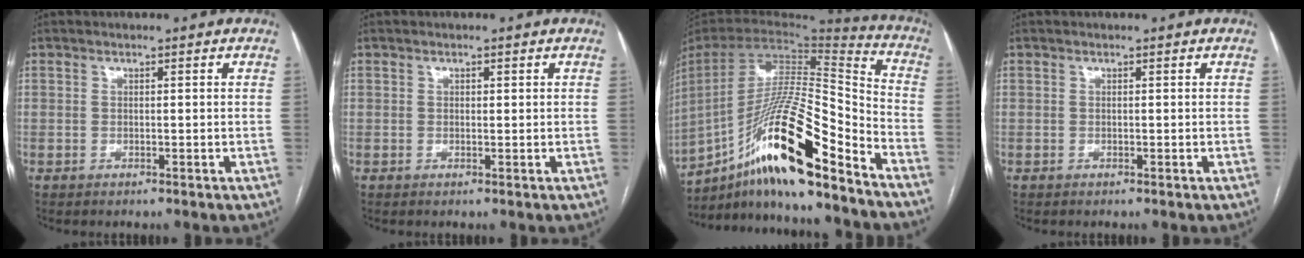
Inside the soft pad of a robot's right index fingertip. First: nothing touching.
{"total": 0.6, "force": [0.3, 0.3, 0.4], "torque": [-0.007, 0.000, 0.003]}
{"total": 23.5, "force": [-15.2, 2.4, 17.8], "torque": [-0.324, -0.007, -0.270]}
{"total": 0.0}